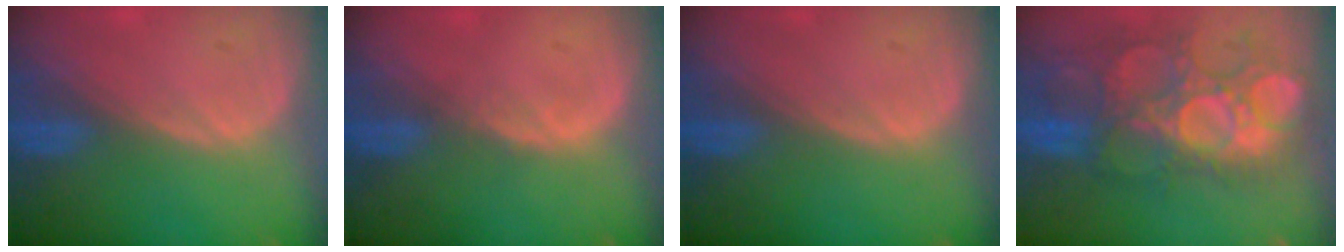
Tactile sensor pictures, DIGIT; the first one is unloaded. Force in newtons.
{"total": 0.9, "press": 0.9, "slide": 0.2}
{"total": 0.0}
{"total": 11.8, "press": 11.2, "slide": 3.7}